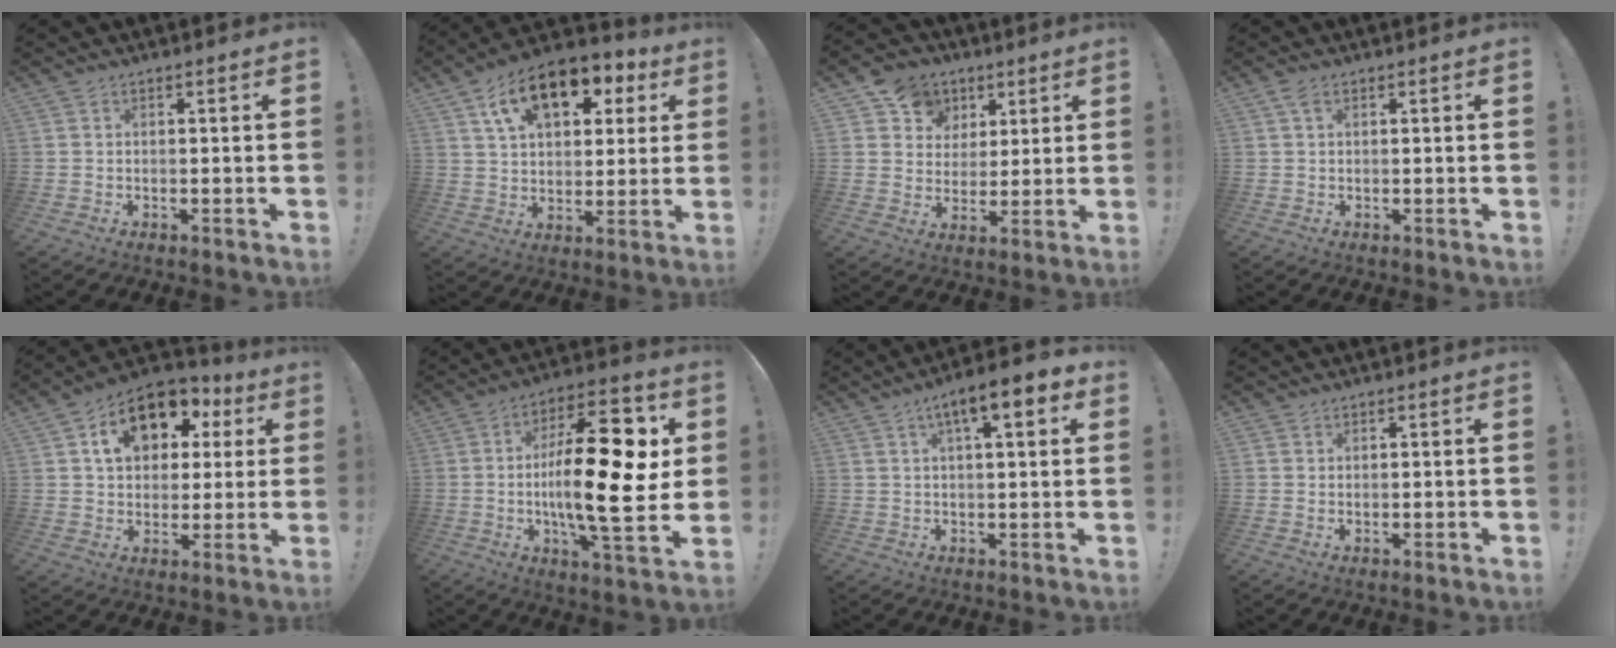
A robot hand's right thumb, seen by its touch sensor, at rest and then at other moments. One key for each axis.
{"total": 16.3, "fx": 8.1, "fy": 9.7, "fz": 10.2, "tx": -0.161, "ty": -0.030, "tz": 0.145}
{"total": 10.2, "fx": 4.6, "fy": 8.7, "fz": 2.6, "tx": -0.037, "ty": -0.026, "tz": 0.092}
{"total": 2.0, "fx": 1.0, "fy": 1.2, "fz": 1.2, "tx": -0.020, "ty": -0.001, "tz": 0.018}
{"total": 15.8, "fx": 6.6, "fy": 11.0, "fz": 9.3, "tx": -0.138, "ty": -0.018, "tz": 0.120}
{"total": 25.8, "fx": 0.7, "fy": 9.0, "fz": 24.2, "tx": -0.397, "ty": -0.007, "tz": 0.007}
{"total": 8.5, "fx": 3.5, "fy": 2.4, "fz": 7.3, "tx": -0.101, "ty": -0.013, "tz": 0.054}
{"total": 0.9, "fx": 0.6, "fy": 0.7, "fz": -0.1, "tx": 0.003, "ty": 0.000, "tz": 0.012}